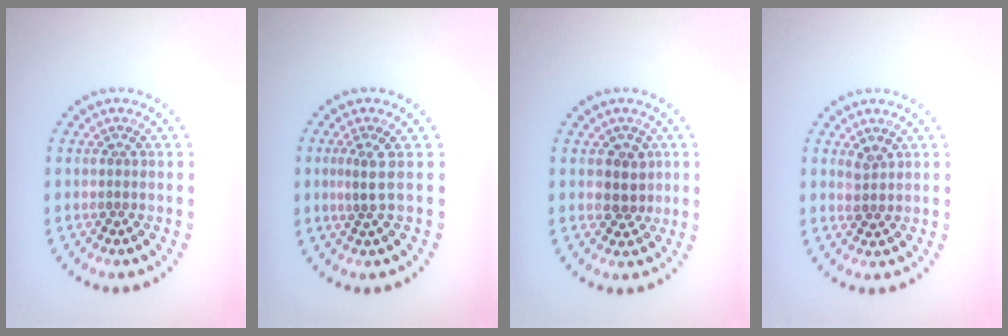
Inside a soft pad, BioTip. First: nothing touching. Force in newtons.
{"total": 1.7, "press": 1.1, "slide": 1.3}
{"total": 2.2, "press": 2.0, "slide": 0.9}
{"total": 1.3, "press": 1.0, "slide": 0.7}